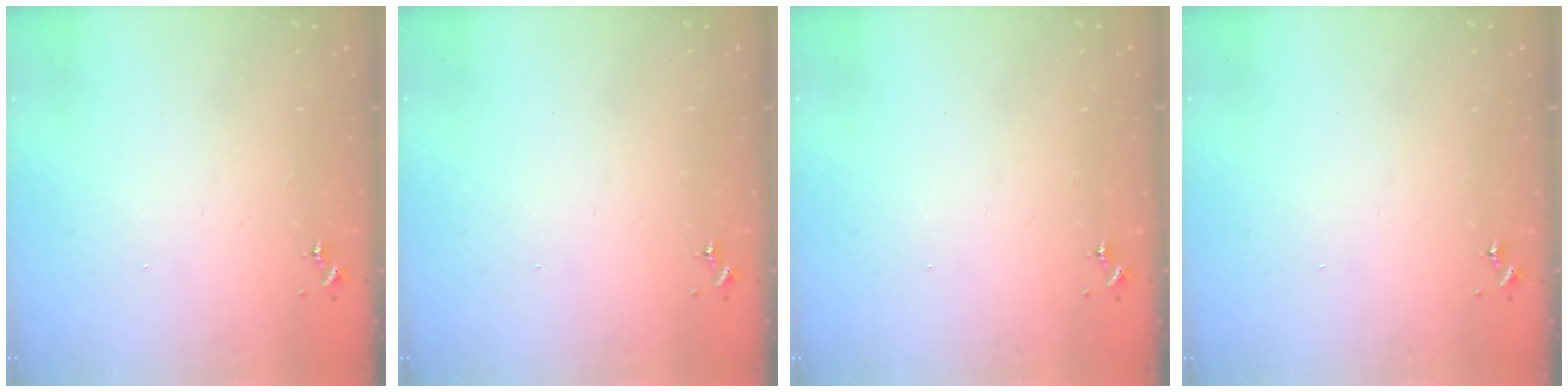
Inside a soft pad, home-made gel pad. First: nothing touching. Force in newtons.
{"total": 0.0}
{"total": 0.0}
{"total": 0.0}